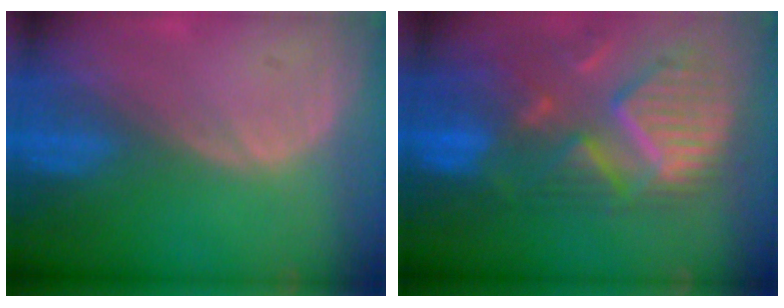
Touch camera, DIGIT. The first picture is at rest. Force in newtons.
{"total": 12.0, "press": 10.5, "slide": 5.7}